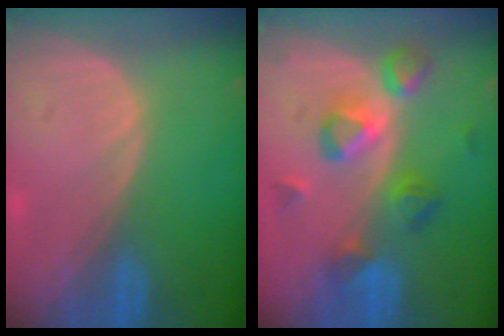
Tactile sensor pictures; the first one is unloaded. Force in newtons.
{"total": 7.4, "press": 7.3, "slide": 0.8}